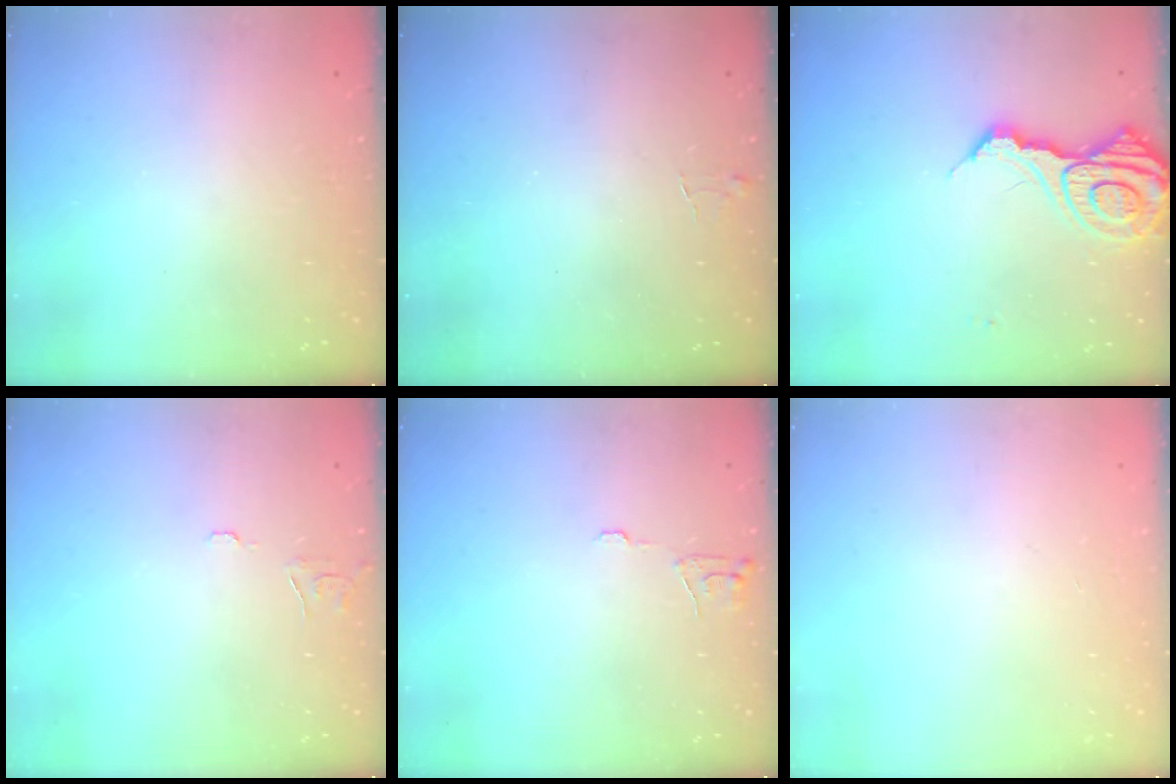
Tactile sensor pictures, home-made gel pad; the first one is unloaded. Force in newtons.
{"total": 3.5, "press": 3.4, "slide": 0.3}
{"total": 14.4, "press": 14.3, "slide": 1.7}
{"total": 5.8, "press": 5.8, "slide": 0.5}
{"total": 5.8, "press": 5.8, "slide": 0.5}
{"total": 0.0}